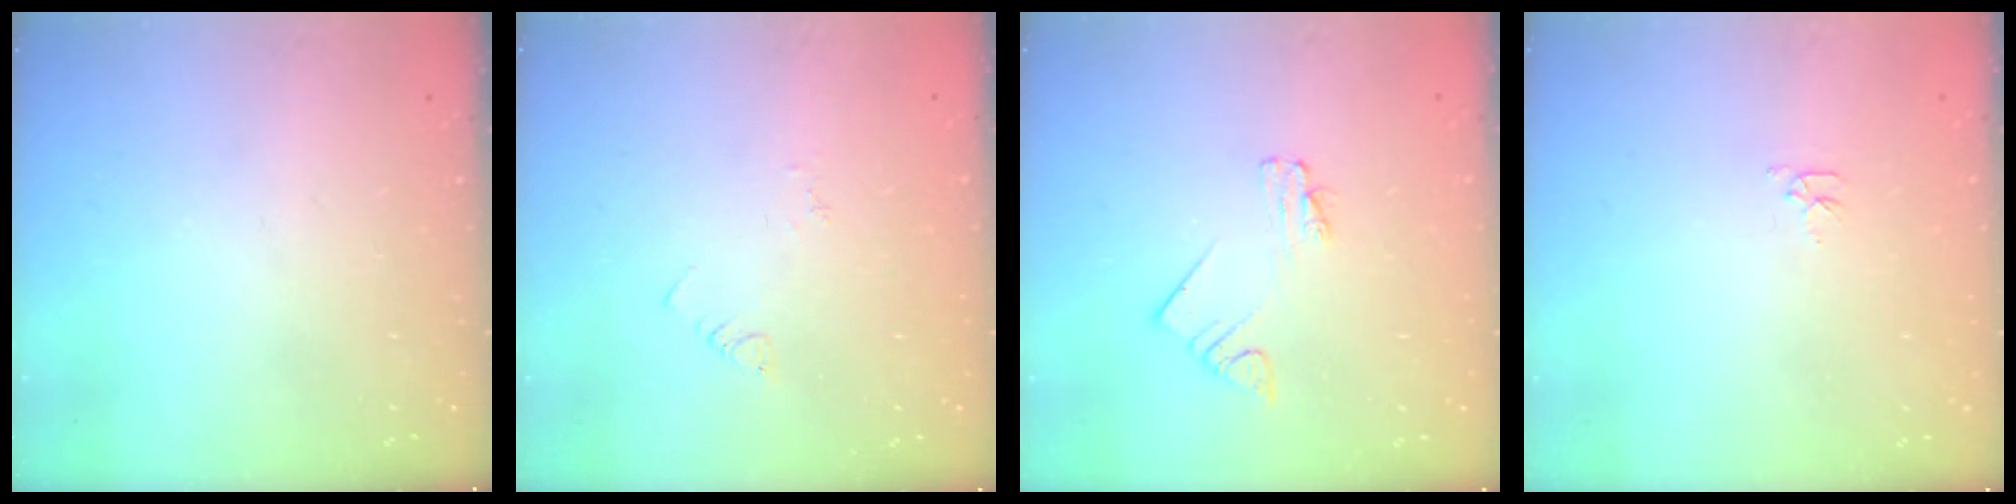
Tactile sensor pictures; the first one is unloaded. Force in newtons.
{"total": 2.5, "press": 2.5, "slide": 0.4}
{"total": 2.0, "press": 2.0, "slide": 0.3}
{"total": 3.1, "press": 3.1, "slide": 0.3}